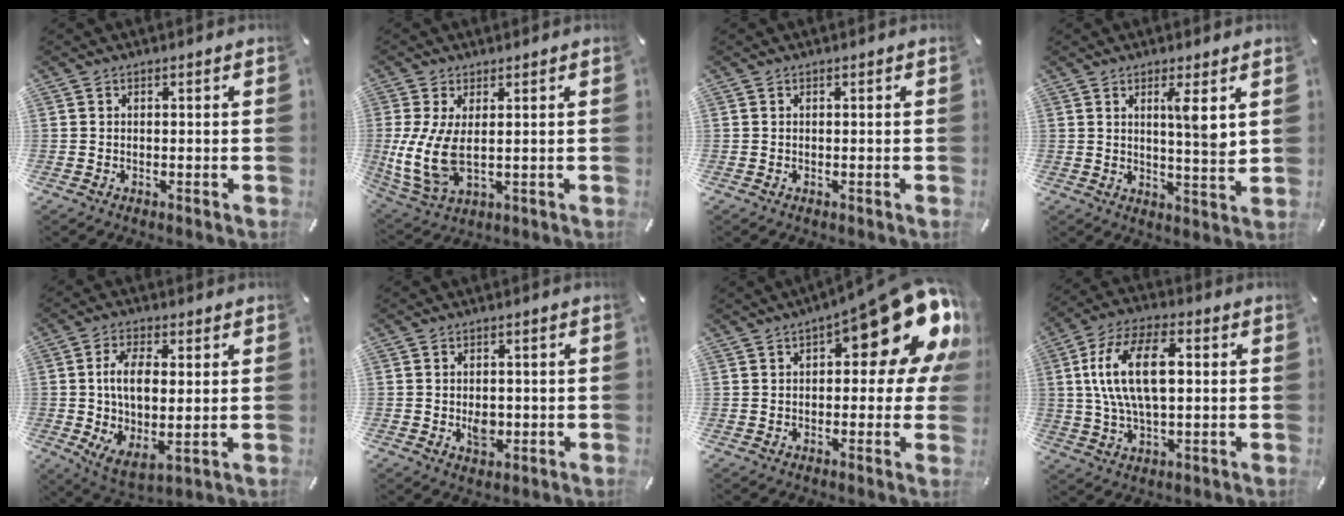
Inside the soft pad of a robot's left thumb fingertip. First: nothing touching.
{"total": 10.0, "force": [0.6, 4.7, 8.8], "torque": [-0.196, -0.018, 0.016]}
{"total": 0.0}
{"total": 6.1, "force": [2.7, 0.5, 5.5], "torque": [-0.088, -0.018, 0.038]}
{"total": 9.7, "force": [2.4, 5.1, 7.9], "torque": [-0.153, -0.005, 0.037]}
{"total": 4.3, "force": [-0.7, 3.1, 3.0], "torque": [-0.050, 0.000, -0.012]}
{"total": 19.4, "force": [8.1, 7.5, 15.9], "torque": [-0.202, -0.057, 0.128]}
{"total": 14.9, "force": [2.4, 7.7, 12.5], "torque": [-0.256, -0.002, 0.034]}